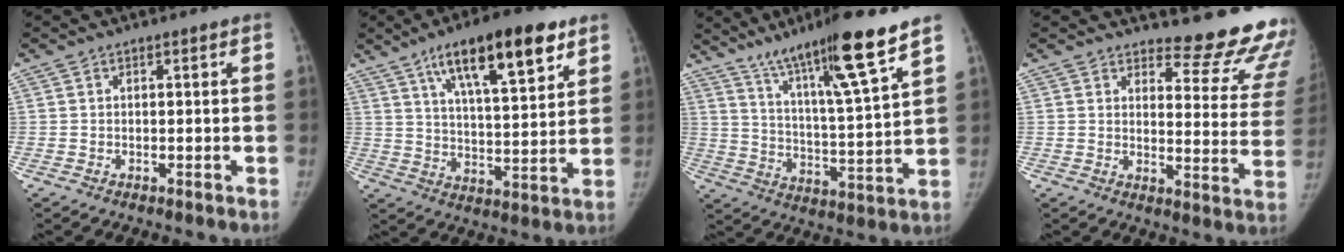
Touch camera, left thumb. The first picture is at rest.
{"total": 18.1, "force": [10.1, 5.6, 13.9], "torque": [-0.191, -0.033, 0.164]}
{"total": 17.5, "force": [12.0, 0.5, 12.7], "torque": [-0.200, -0.061, 0.201]}
{"total": 16.8, "force": [15.8, 3.8, 4.3], "torque": [-0.002, -0.170, 0.167]}